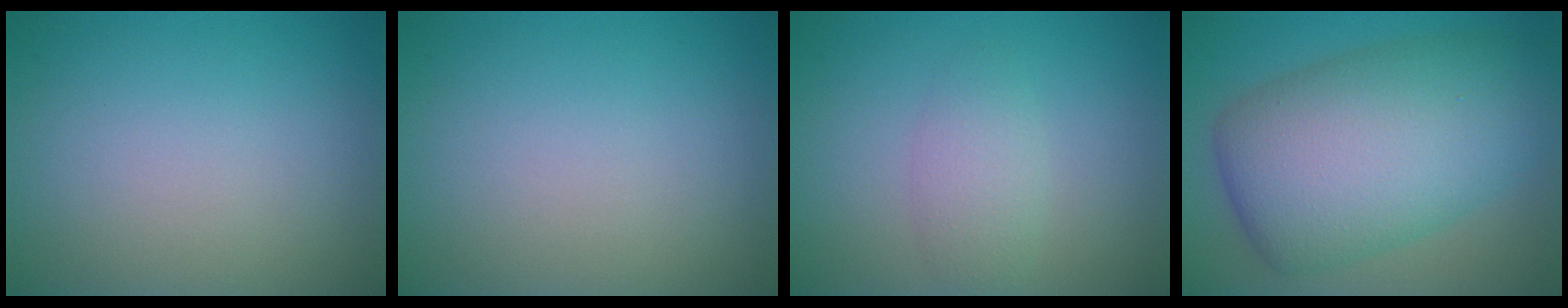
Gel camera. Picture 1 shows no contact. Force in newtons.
{"total": 0.0}
{"total": 1.2, "press": 1.2, "slide": 0.2}
{"total": 11.7, "press": 11.7, "slide": 0.1}